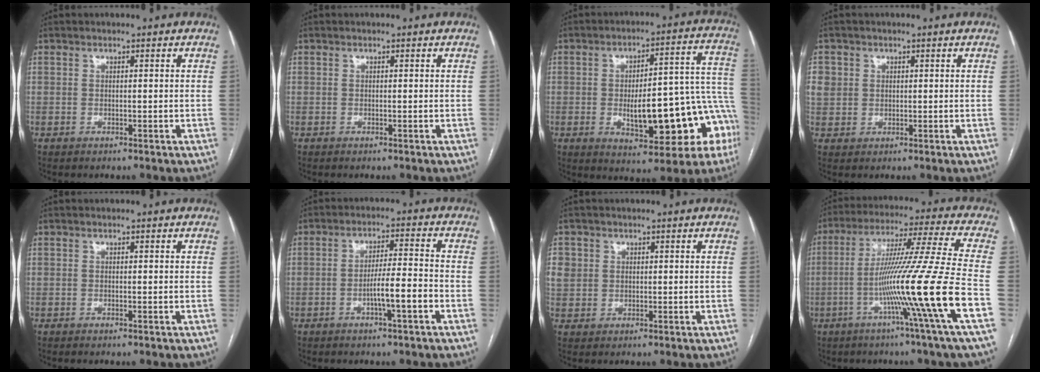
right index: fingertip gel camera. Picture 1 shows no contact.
{"total": 0.0}
{"total": 19.3, "force": [-5.0, 6.3, 17.6], "torque": [-0.154, 0.046, -0.046]}
{"total": 5.3, "force": [1.3, 4.9, 1.6], "torque": [-0.049, 0.015, 0.035]}
{"total": 0.0}
{"total": 5.9, "force": [-2.4, 0.2, 5.3], "torque": [-0.093, 0.007, -0.040]}
{"total": 5.4, "force": [1.4, 5.0, 1.6], "torque": [-0.051, 0.015, 0.035]}
{"total": 19.8, "force": [-5.8, -3.7, 18.6], "torque": [-0.327, -0.025, -0.112]}